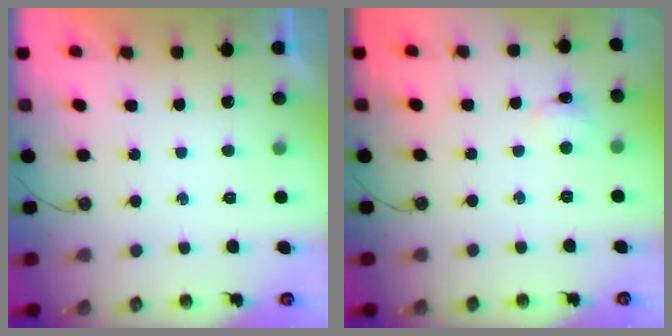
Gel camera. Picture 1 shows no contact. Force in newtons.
{"total": 2.0, "press": 1.9, "slide": 0.4}